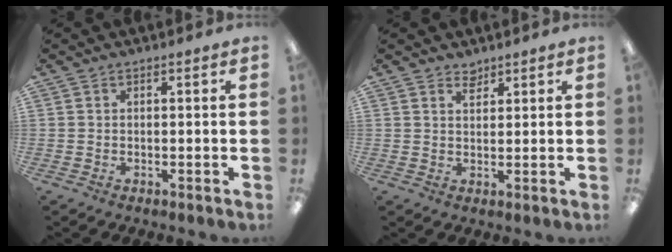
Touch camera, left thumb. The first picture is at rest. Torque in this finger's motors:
{"motor_torque": [-0.14, 0.05, -0.20, -0.09, -0.01]}